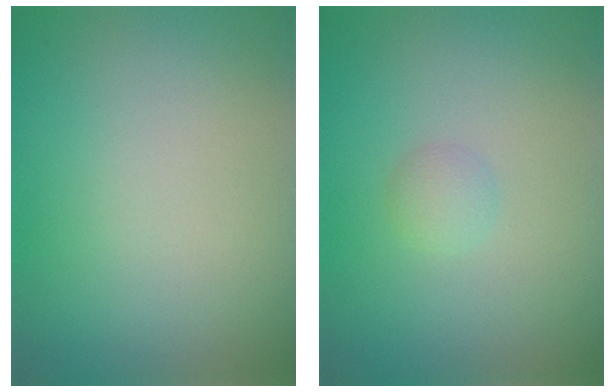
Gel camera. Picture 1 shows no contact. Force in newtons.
{"total": 1.0, "press": 1.0, "slide": 0.1}